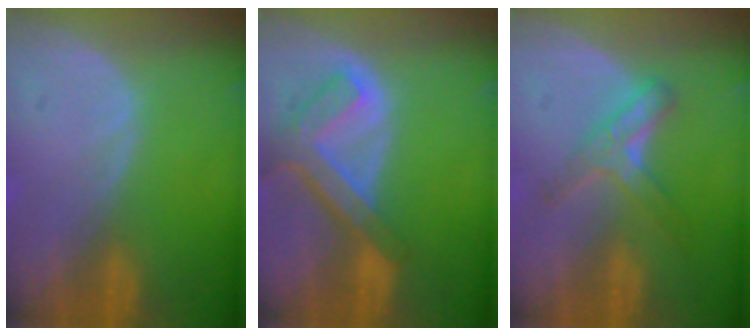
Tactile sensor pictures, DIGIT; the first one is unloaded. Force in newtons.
{"total": 7.5, "press": 6.4, "slide": 3.9}
{"total": 5.4, "press": 5.0, "slide": 2.1}